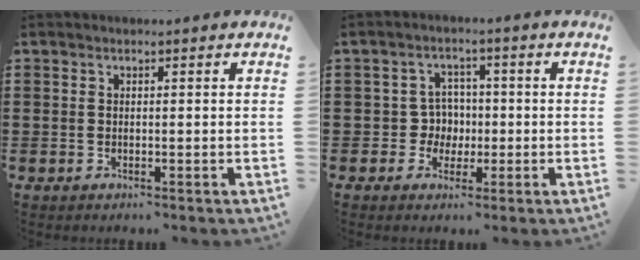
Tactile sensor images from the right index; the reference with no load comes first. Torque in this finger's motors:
{"motor_torque": [0.02, -0.31, 0.00, 0.01]}